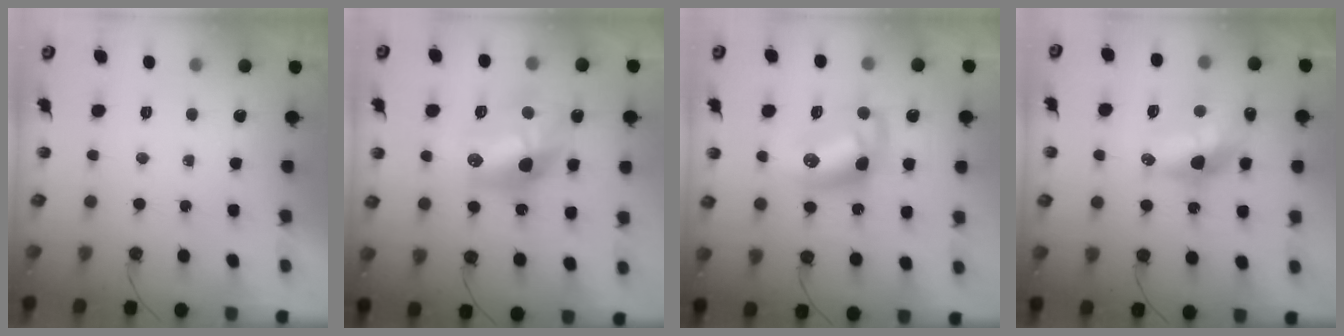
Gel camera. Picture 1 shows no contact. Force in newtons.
{"total": 16.7, "press": 16.6, "slide": 1.5}
{"total": 12.2, "press": 12.2, "slide": 0.7}
{"total": 14.7, "press": 14.6, "slide": 1.2}